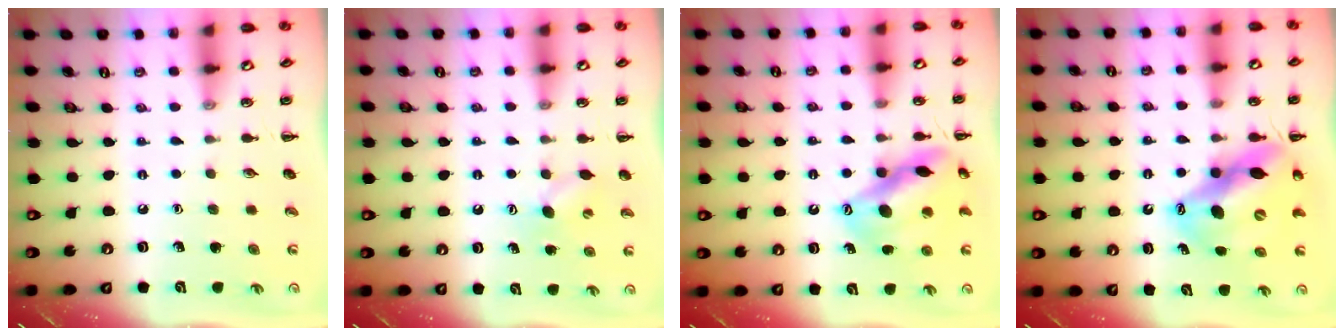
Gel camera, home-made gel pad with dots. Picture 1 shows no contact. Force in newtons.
{"total": 5.9, "press": 5.7, "slide": 1.5}
{"total": 15.0, "press": 14.7, "slide": 2.9}
{"total": 13.8, "press": 13.4, "slide": 3.4}